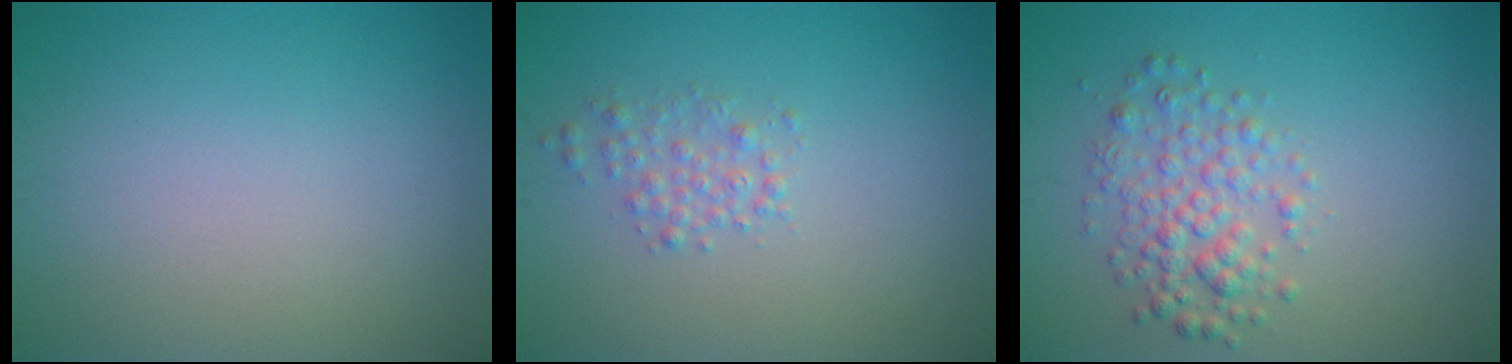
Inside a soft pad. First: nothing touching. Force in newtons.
{"total": 1.6, "press": 1.6, "slide": 0.0}
{"total": 3.2, "press": 3.2, "slide": 0.1}